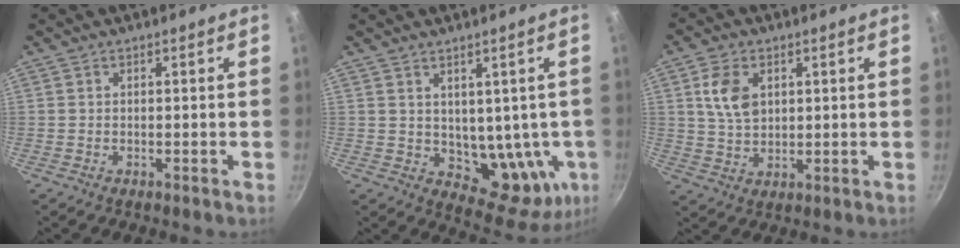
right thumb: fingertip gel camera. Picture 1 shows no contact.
{"total": 12.7, "force": [1.1, 8.0, 9.8], "torque": [-0.087, -0.030, 0.036]}
{"total": 7.5, "force": [2.3, 5.1, 5.0], "torque": [-0.082, -0.009, 0.044]}